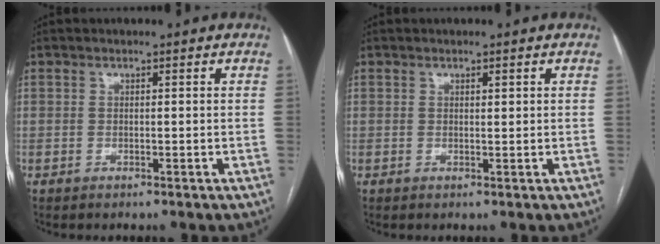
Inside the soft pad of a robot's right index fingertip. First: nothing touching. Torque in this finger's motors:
{"motor_torque": [-0.15, 0.30, -0.09, 0.00]}